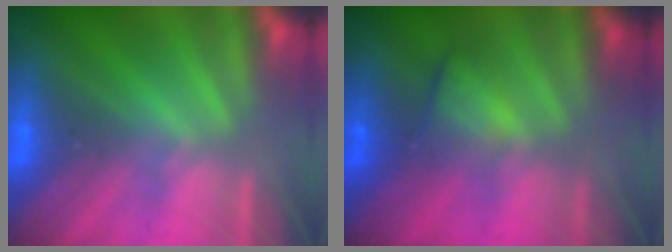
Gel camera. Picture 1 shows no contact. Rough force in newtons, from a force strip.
{"total": 2.0}